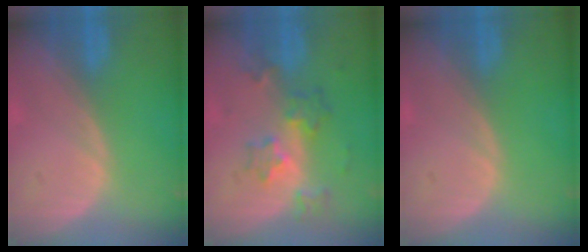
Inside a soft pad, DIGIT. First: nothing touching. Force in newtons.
{"total": 6.1, "press": 5.6, "slide": 2.5}
{"total": 0.0}